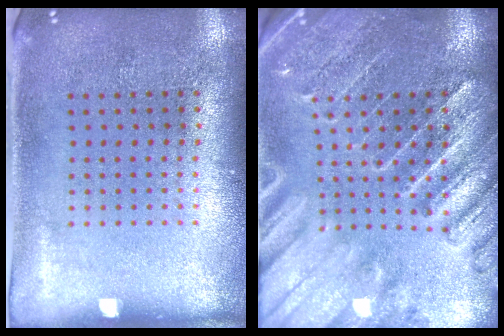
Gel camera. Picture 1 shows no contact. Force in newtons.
{"total": 3.0, "press": 2.9, "slide": 0.8}